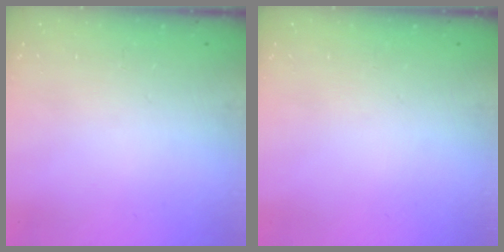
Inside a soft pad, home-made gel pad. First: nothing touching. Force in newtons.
{"total": 0.0}